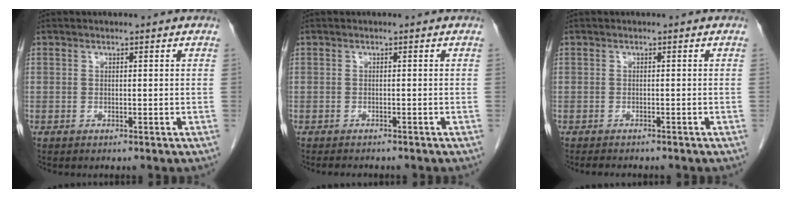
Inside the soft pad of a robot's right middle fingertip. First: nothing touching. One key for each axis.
{"total": 2.9, "fx": -2.5, "fy": 0.9, "fz": 1.1, "tx": -0.020, "ty": -0.006, "tz": -0.029}
{"total": 3.1, "fx": -2.6, "fy": 0.9, "fz": 1.3, "tx": -0.024, "ty": -0.007, "tz": -0.031}